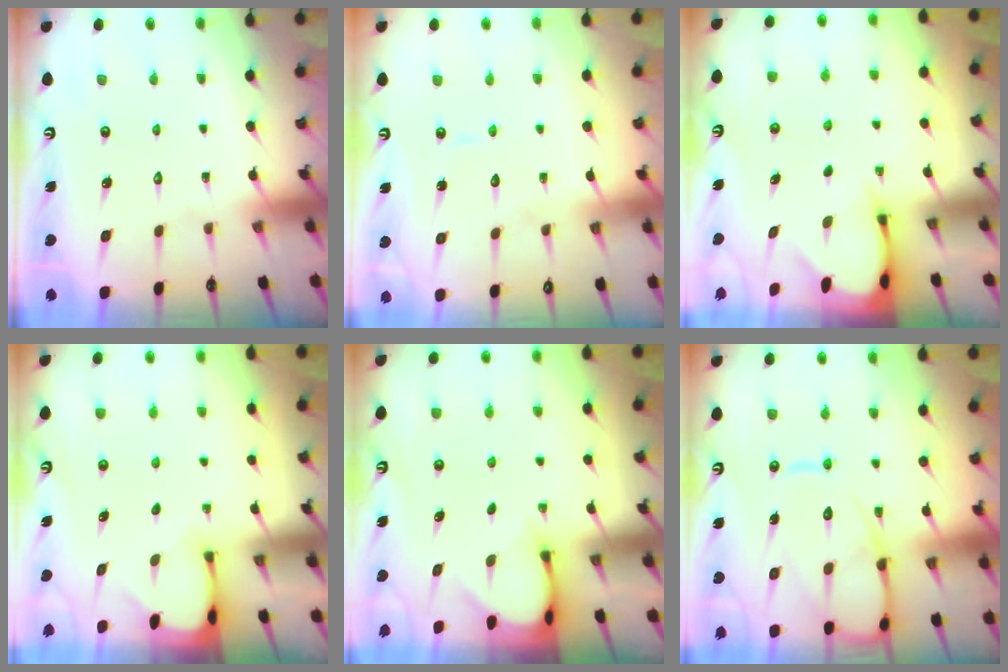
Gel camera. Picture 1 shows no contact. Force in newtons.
{"total": 5.2, "press": 5.2, "slide": 0.4}
{"total": 2.7, "press": 2.7, "slide": 0.3}
{"total": 2.7, "press": 2.7, "slide": 0.3}
{"total": 3.2, "press": 3.2, "slide": 0.2}
{"total": 12.5, "press": 12.4, "slide": 1.5}